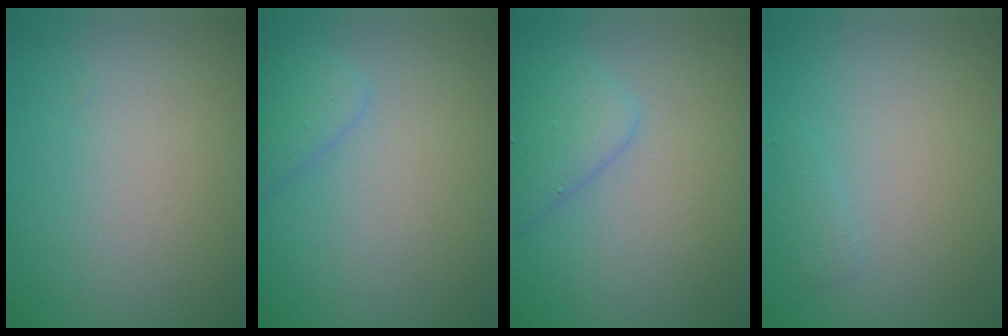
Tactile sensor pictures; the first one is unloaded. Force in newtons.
{"total": 1.9, "press": 1.9, "slide": 0.1}
{"total": 3.1, "press": 3.1, "slide": 0.1}
{"total": 0.8, "press": 0.8, "slide": 0.1}